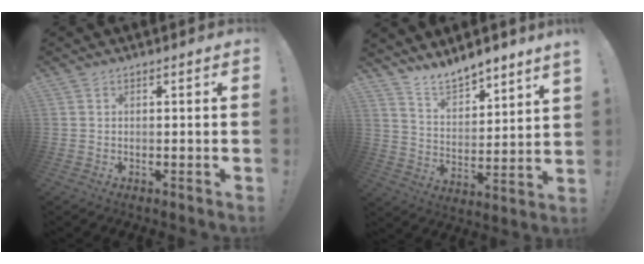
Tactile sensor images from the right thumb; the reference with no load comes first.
{"total": 8.6, "force": [8.4, 1.1, 0.9], "torque": [-0.026, -0.079, 0.158]}